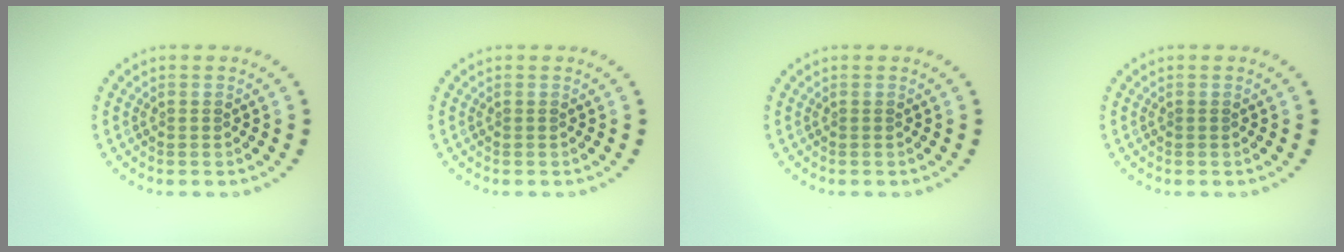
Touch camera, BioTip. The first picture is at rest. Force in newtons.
{"total": 0.0}
{"total": 0.0}
{"total": 0.0}